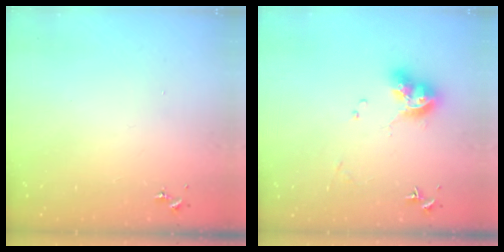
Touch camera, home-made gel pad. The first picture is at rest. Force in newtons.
{"total": 11.3, "press": 11.2, "slide": 1.3}